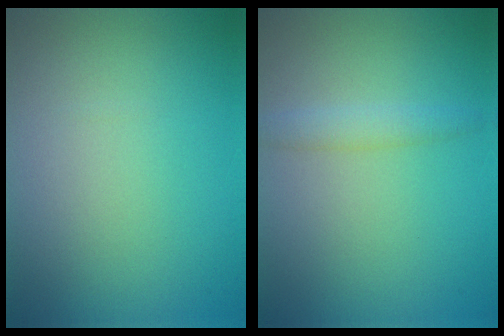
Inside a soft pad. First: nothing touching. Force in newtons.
{"total": 1.5, "press": 1.5, "slide": 0.2}